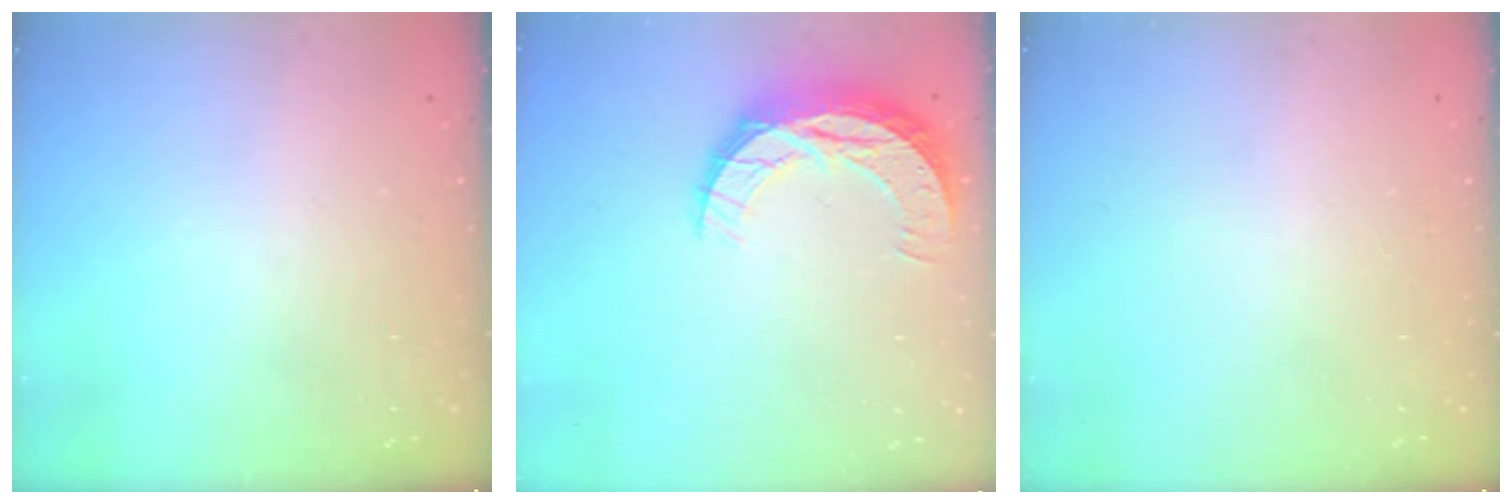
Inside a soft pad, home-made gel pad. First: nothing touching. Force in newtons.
{"total": 10.4, "press": 10.4, "slide": 0.6}
{"total": 0.0}